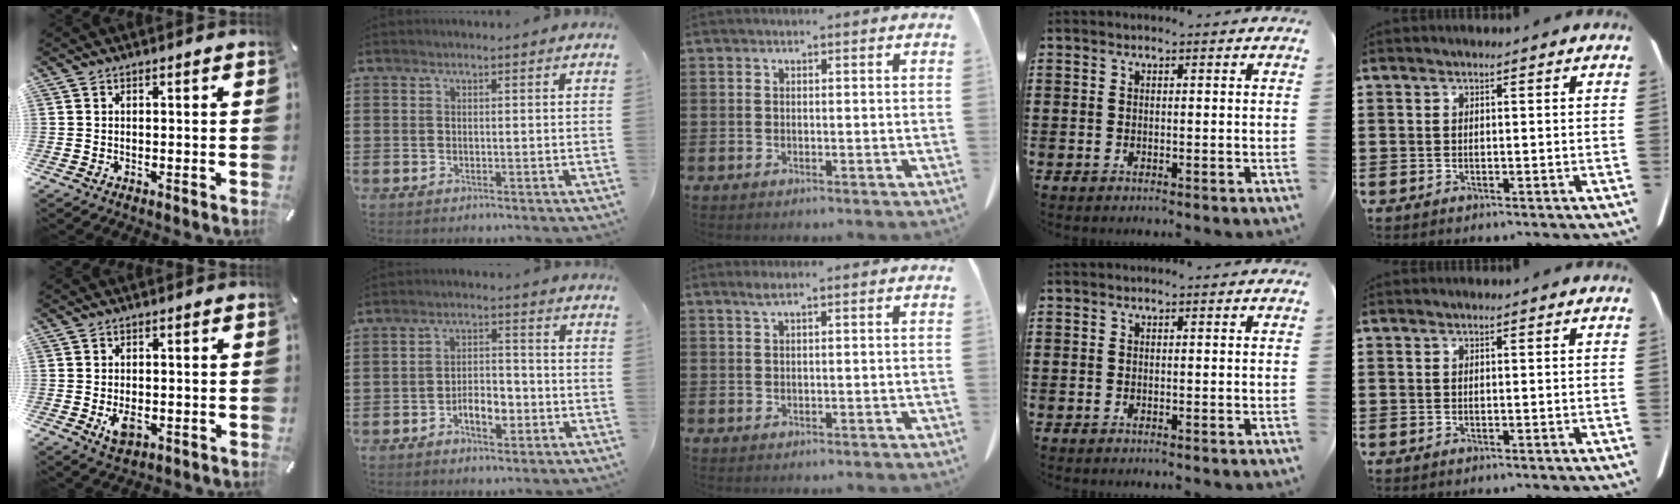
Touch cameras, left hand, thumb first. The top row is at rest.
{"thumb": {"total": 4.3, "force": [-0.8, 2.7, 3.2], "torque": [-0.061, -0.003, -0.016]}, "index": {"total": 4.8, "force": [-2.3, 2.4, 3.6], "torque": [-0.053, 0.003, -0.043]}, "middle": {"total": 1.2, "force": [0.6, 0.0, 1.1], "torque": [-0.023, 0.001, 0.011]}}